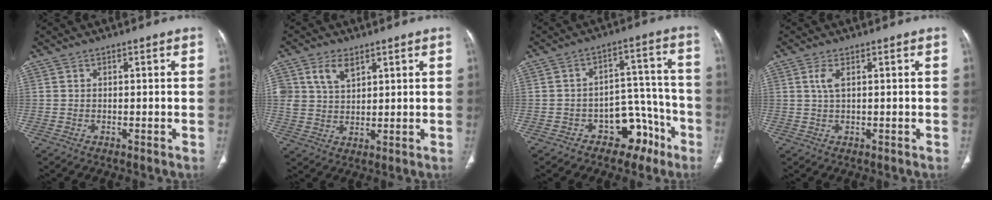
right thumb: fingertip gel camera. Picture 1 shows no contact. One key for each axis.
{"total": 5.9, "fx": 3.1, "fy": 3.6, "fz": 3.4, "tx": -0.054, "ty": -0.016, "tz": 0.065}
{"total": 9.6, "fx": -5.8, "fy": 6.2, "fz": 4.5, "tx": -0.014, "ty": 0.076, "tz": -0.081}
{"total": 2.2, "fx": 0.8, "fy": 0.7, "fz": 2.0, "tx": -0.052, "ty": 0.004, "tz": 0.022}